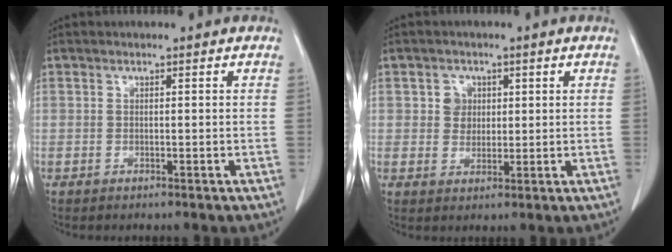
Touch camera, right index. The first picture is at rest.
{"total": 3.6, "force": [0.9, 3.2, 1.4], "torque": [-0.021, 0.012, 0.018]}